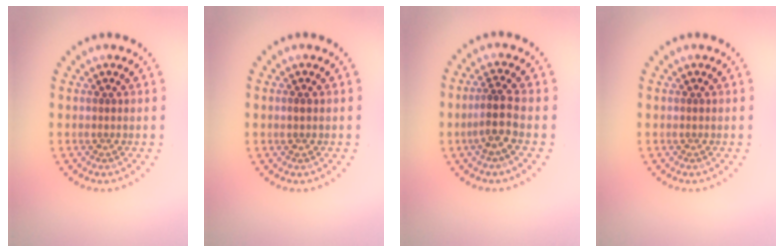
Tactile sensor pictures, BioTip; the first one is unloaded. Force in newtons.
{"total": 0.8, "press": 0.8, "slide": 0.1}
{"total": 2.6, "press": 2.2, "slide": 1.5}
{"total": 0.0}